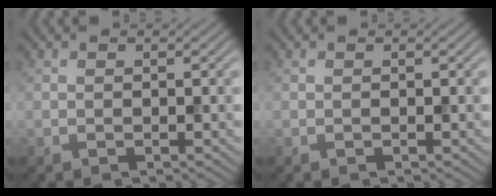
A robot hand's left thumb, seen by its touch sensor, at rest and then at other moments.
{"total": 0.0}